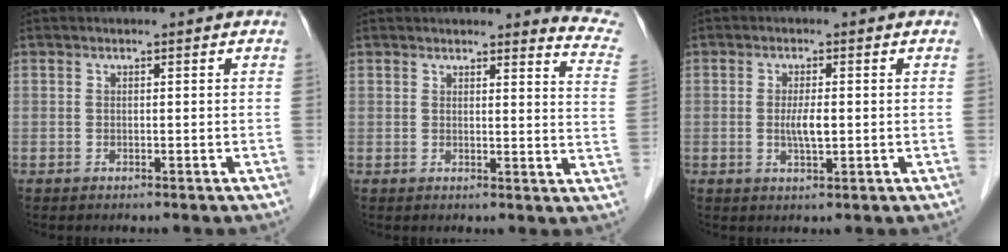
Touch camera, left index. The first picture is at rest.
{"total": 8.9, "force": [8.8, -0.2, 1.4], "torque": [-0.003, -0.076, 0.066]}
{"total": 3.0, "force": [-0.2, 0.6, 3.0], "torque": [-0.059, -0.003, -0.001]}